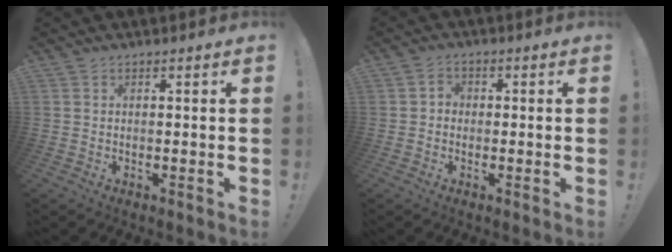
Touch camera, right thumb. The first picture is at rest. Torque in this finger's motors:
{"motor_torque": [0.12, -0.03, -0.17, -0.05, -0.06]}